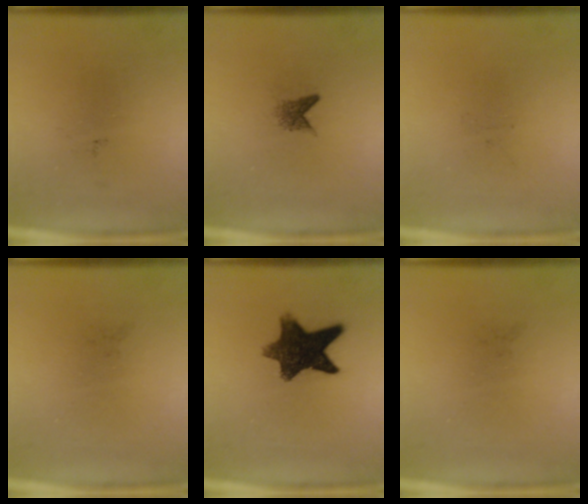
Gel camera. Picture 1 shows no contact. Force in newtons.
{"total": 1.6}
{"total": 0.0}
{"total": 0.0}
{"total": 10.8}
{"total": 0.0}